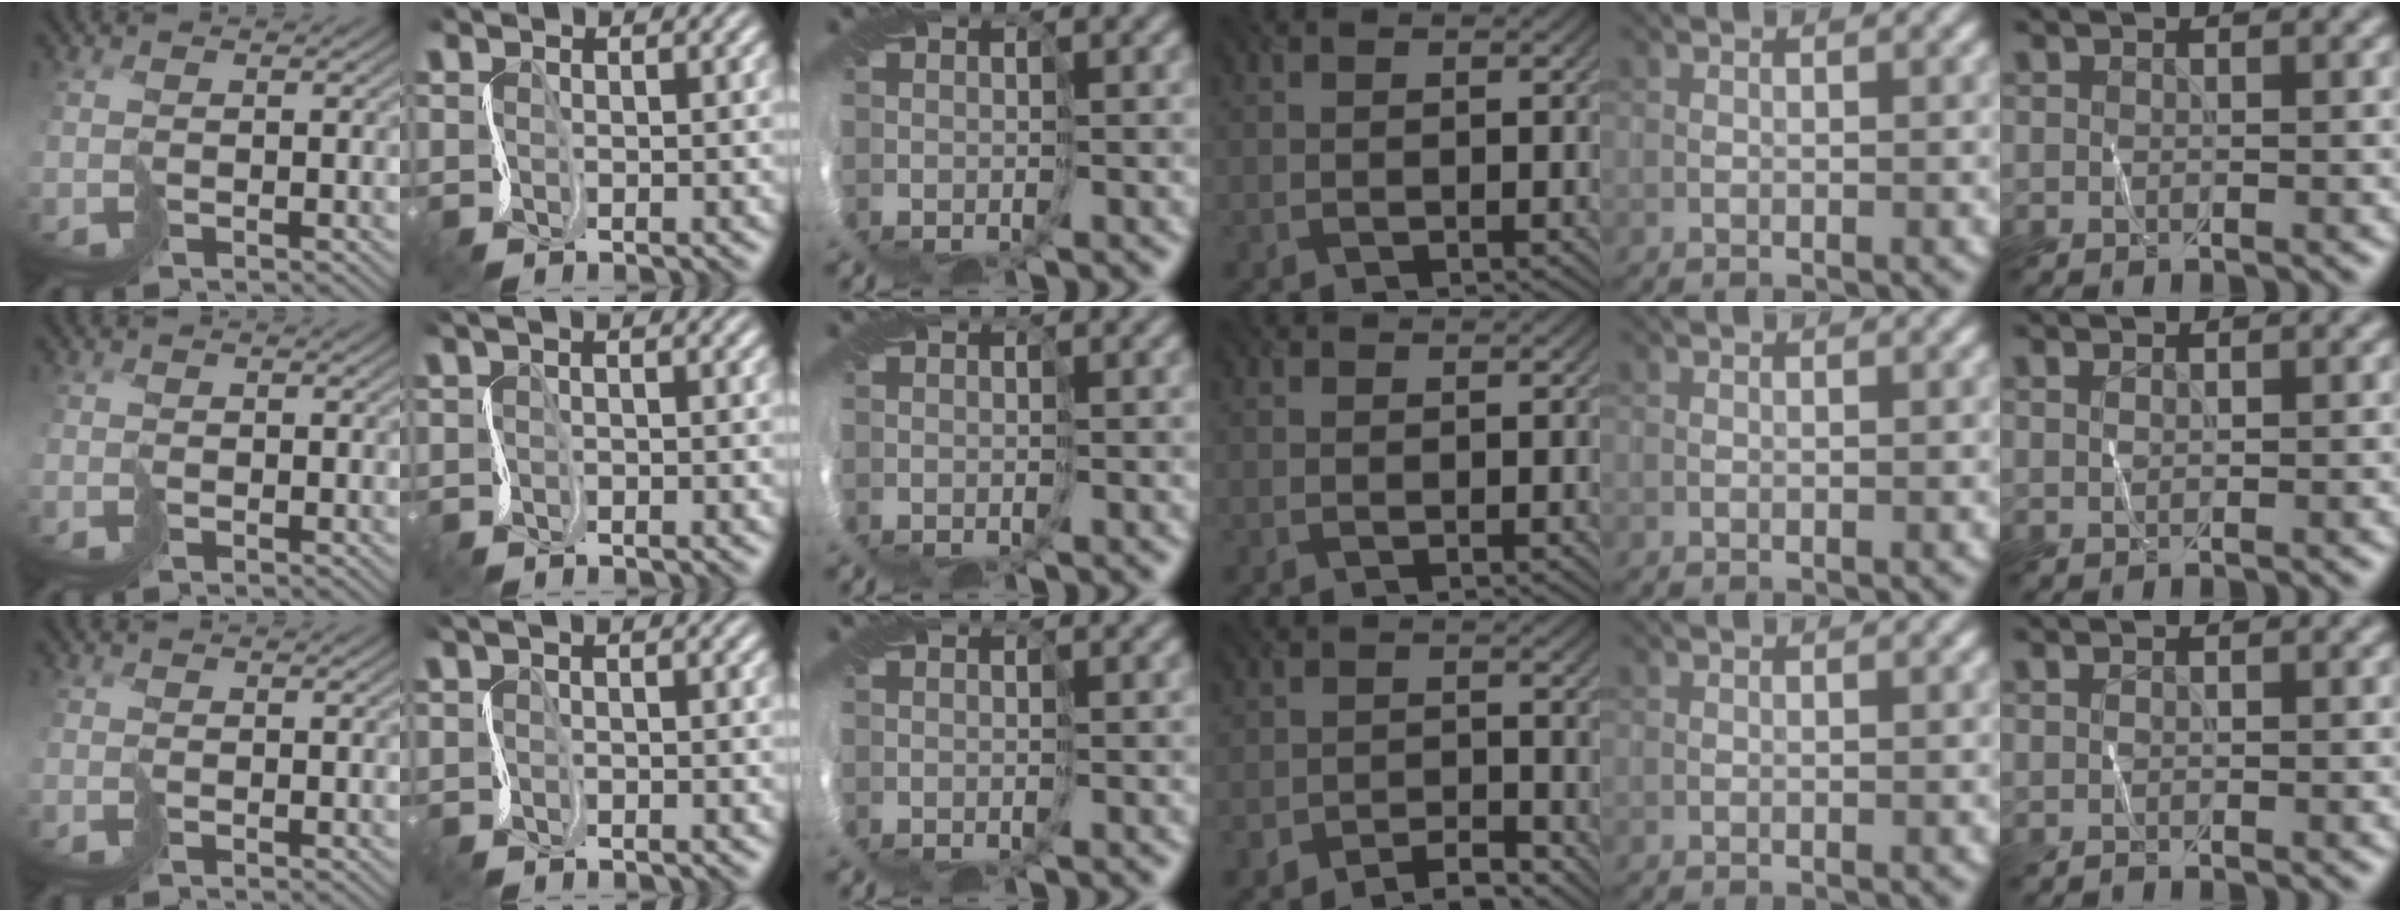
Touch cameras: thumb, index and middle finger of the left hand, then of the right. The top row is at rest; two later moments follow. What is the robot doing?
{"motion": "cut", "object": "paper"}